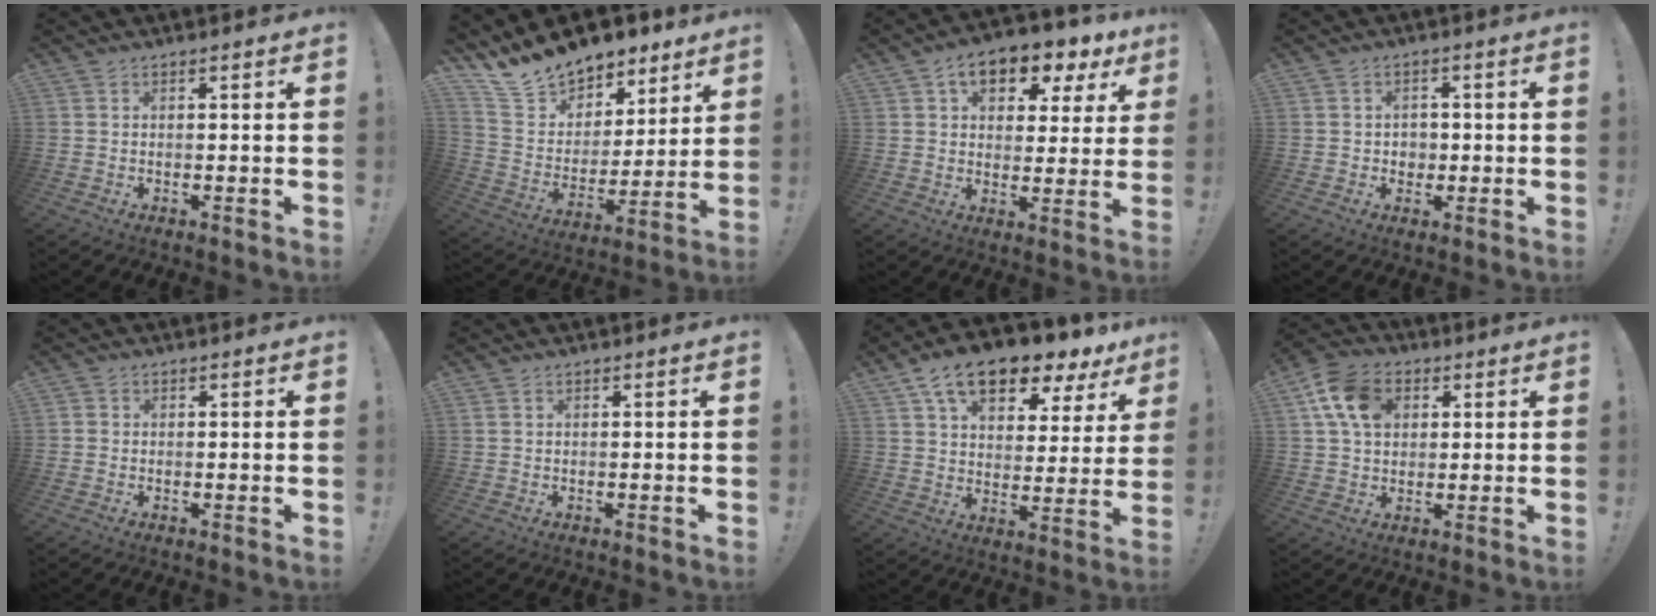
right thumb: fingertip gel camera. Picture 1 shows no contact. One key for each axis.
{"total": 15.6, "fx": 13.5, "fy": 7.1, "fz": 3.2, "tx": -0.080, "ty": -0.103, "tz": 0.254}
{"total": 10.7, "fx": 5.7, "fy": 6.1, "fz": 6.7, "tx": -0.093, "ty": -0.032, "tz": 0.101}
{"total": 3.3, "fx": 0.0, "fy": 3.2, "fz": 0.8, "tx": -0.016, "ty": 0.000, "tz": -0.002}
{"total": 1.0, "fx": 0.1, "fy": 1.0, "fz": 0.3, "tx": -0.004, "ty": 0.004, "tz": 0.002}
{"total": 0.0}
{"total": 14.2, "fx": 9.4, "fy": 7.2, "fz": 7.8, "tx": -0.125, "ty": -0.058, "tz": 0.167}
{"total": 13.3, "fx": 4.3, "fy": 10.0, "fz": 7.6, "tx": -0.133, "ty": 0.001, "tz": 0.087}